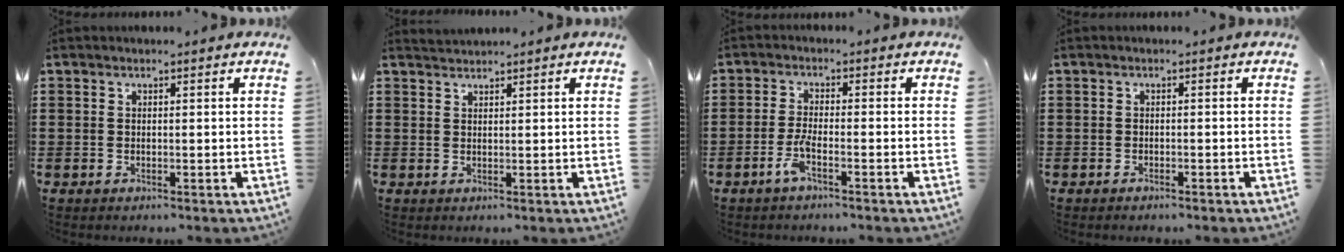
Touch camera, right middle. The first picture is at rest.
{"total": 1.4, "force": [1.4, -0.1, -0.1], "torque": [-0.002, 0.001, 0.027]}
{"total": 3.2, "force": [-1.8, 0.5, 2.6], "torque": [-0.061, -0.004, -0.036]}
{"total": 0.7, "force": [-0.6, 0.1, 0.2], "torque": [-0.006, -0.001, -0.013]}